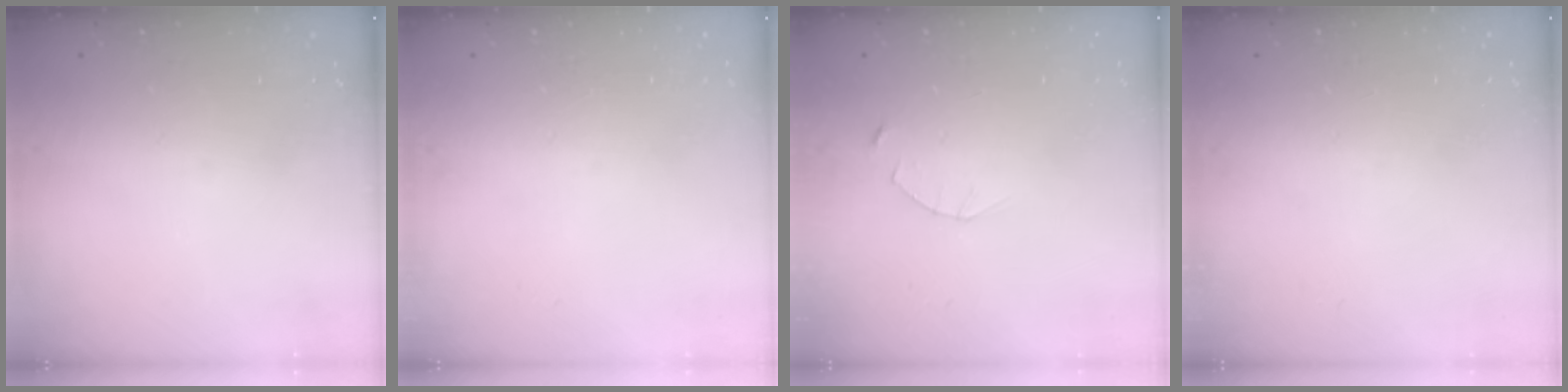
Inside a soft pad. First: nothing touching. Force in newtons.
{"total": 0.0}
{"total": 2.5, "press": 2.4, "slide": 0.3}
{"total": 0.0}